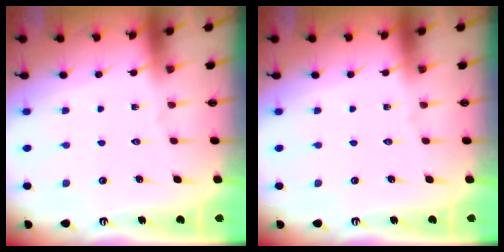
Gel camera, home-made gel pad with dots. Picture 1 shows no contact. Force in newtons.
{"total": 0.0}